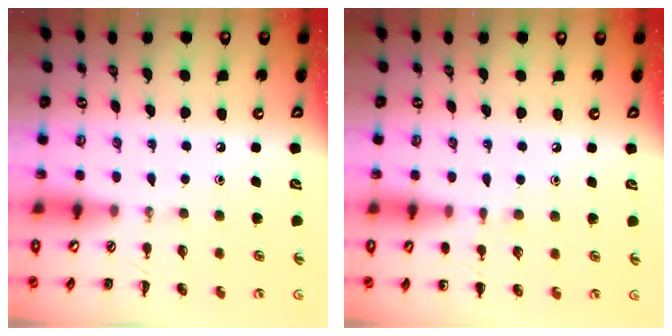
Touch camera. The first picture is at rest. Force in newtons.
{"total": 4.8, "press": 4.5, "slide": 1.6}